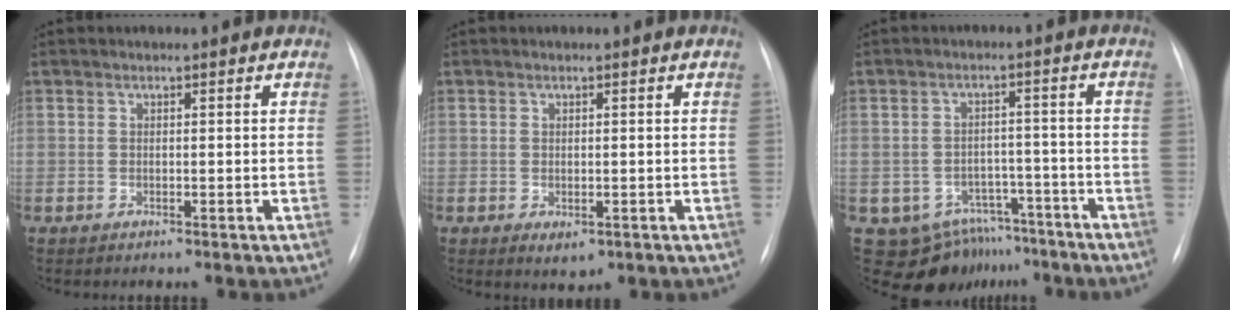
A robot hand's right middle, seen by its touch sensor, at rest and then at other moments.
{"total": 2.2, "force": [-0.8, 1.3, 1.6], "torque": [-0.019, -0.005, -0.001]}
{"total": 9.9, "force": [-7.0, 6.9, 1.5], "torque": [-0.013, 0.031, -0.088]}